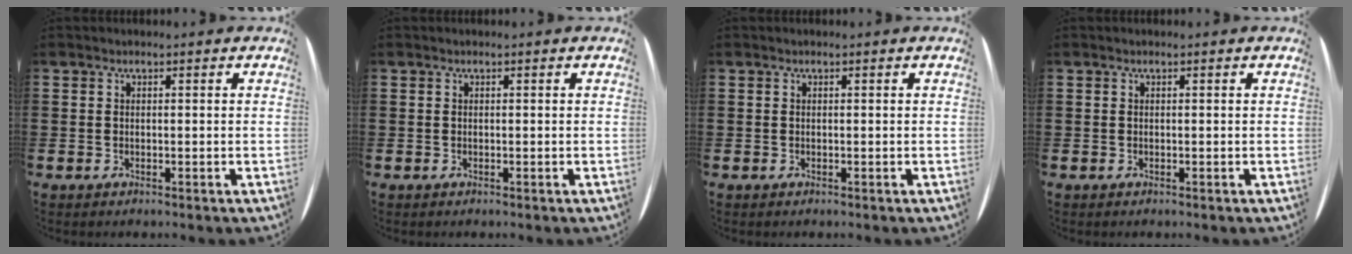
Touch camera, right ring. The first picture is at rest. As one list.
[{"total": 0.0}, {"total": 0.0}, {"total": 0.0}]